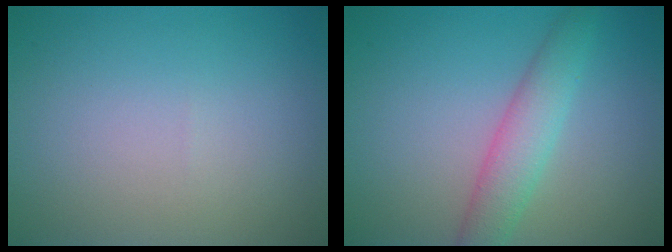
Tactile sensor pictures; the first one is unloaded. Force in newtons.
{"total": 3.5, "press": 3.5, "slide": 0.1}